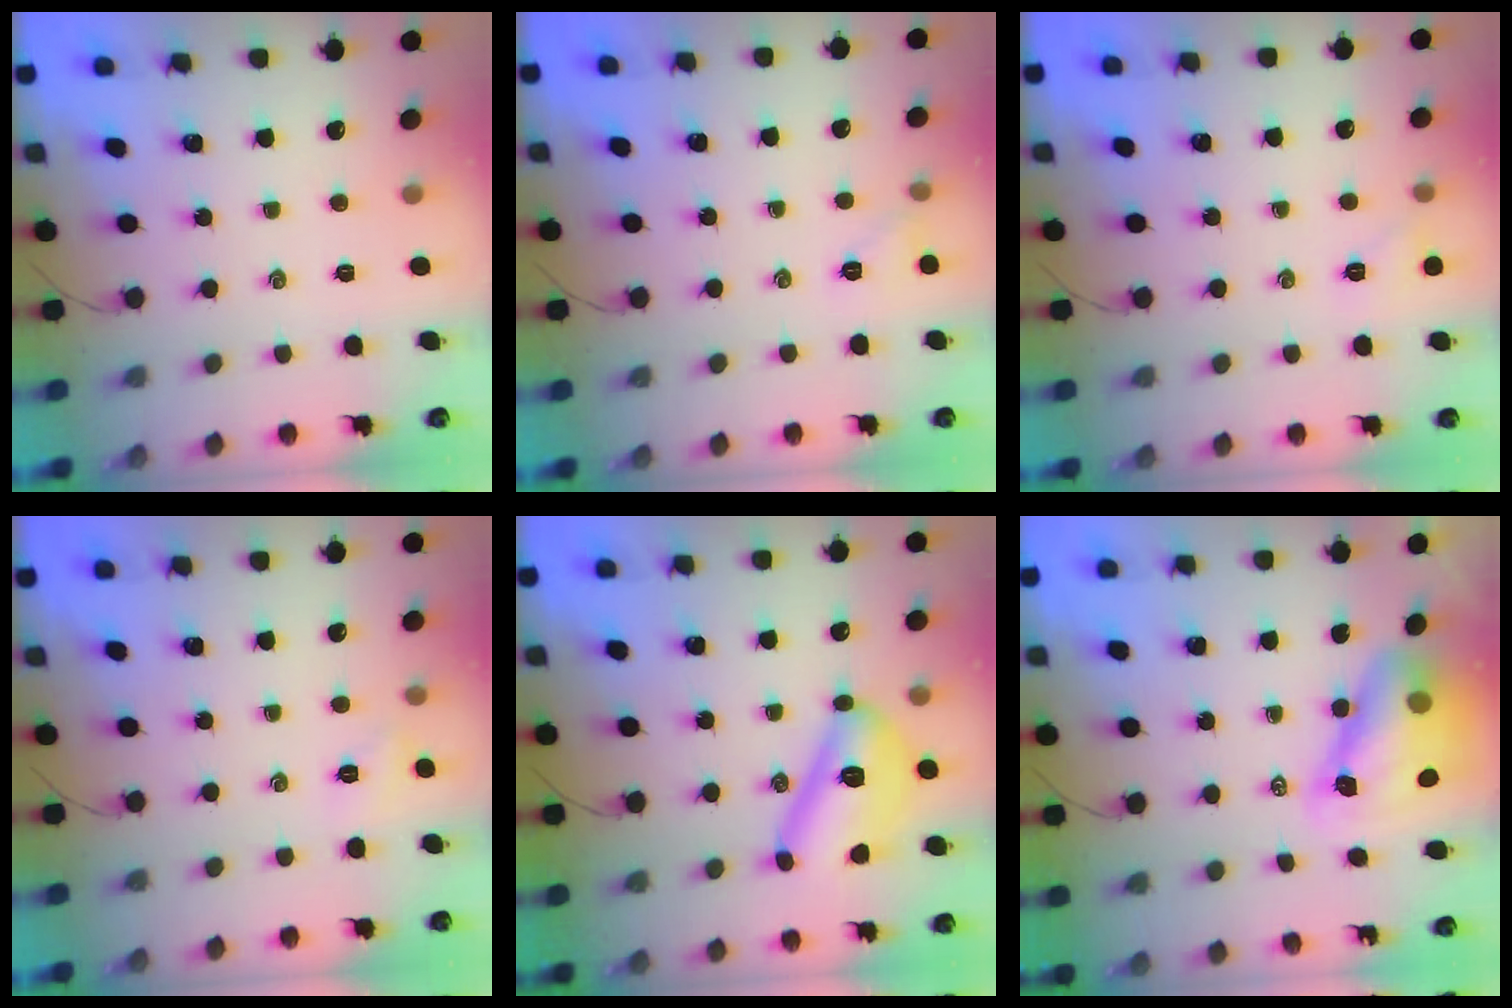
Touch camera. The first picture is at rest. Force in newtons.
{"total": 4.6, "press": 4.4, "slide": 1.1}
{"total": 5.2, "press": 5.0, "slide": 1.4}
{"total": 2.2, "press": 2.2, "slide": 0.6}
{"total": 14.9, "press": 14.9, "slide": 1.0}
{"total": 11.3, "press": 10.9, "slide": 2.7}